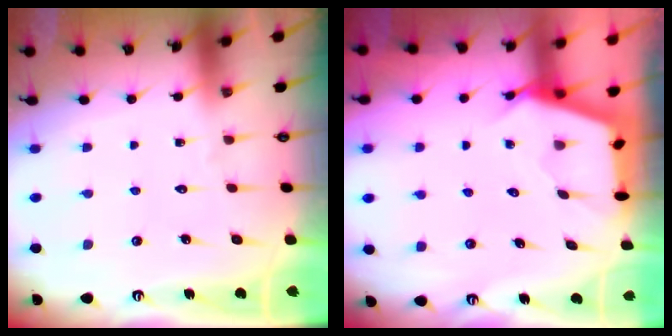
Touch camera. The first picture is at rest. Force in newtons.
{"total": 2.7, "press": 2.7, "slide": 0.3}